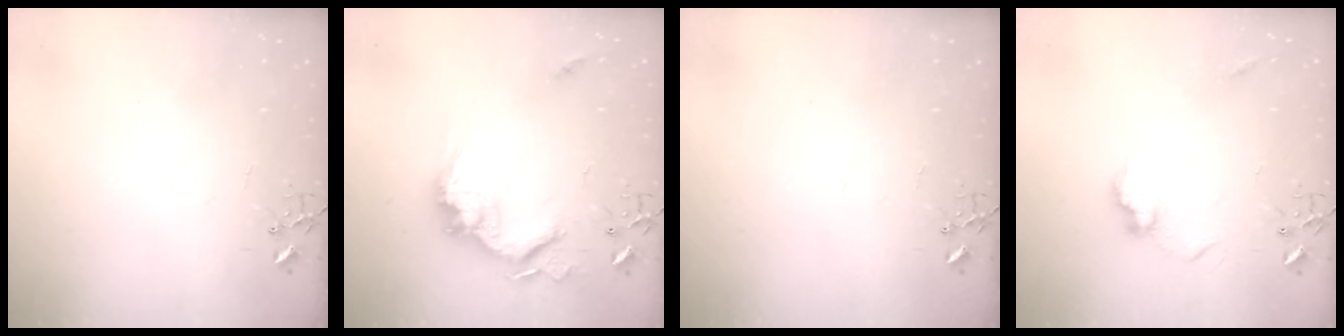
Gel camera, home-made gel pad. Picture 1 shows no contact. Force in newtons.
{"total": 17.8, "press": 17.7, "slide": 2.1}
{"total": 0.0}
{"total": 8.8, "press": 8.8, "slide": 0.4}